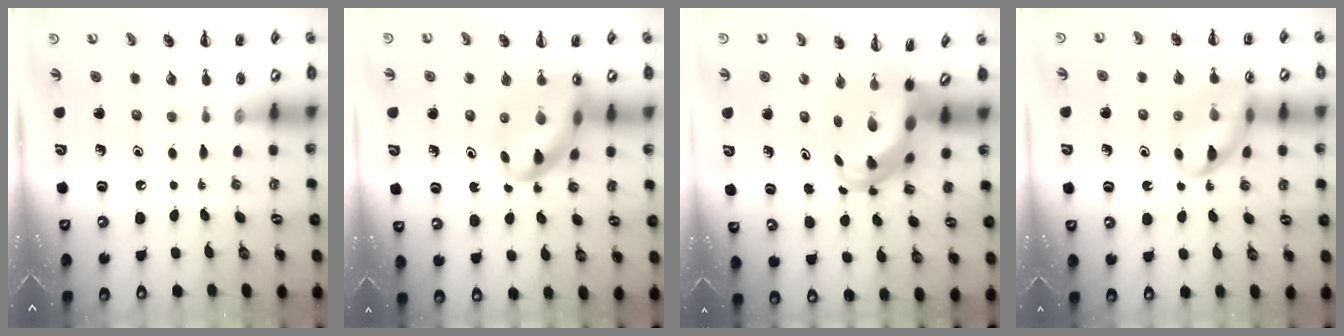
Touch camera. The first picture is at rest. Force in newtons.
{"total": 12.5, "press": 12.0, "slide": 3.3}
{"total": 6.0, "press": 5.8, "slide": 1.6}
{"total": 12.3, "press": 12.1, "slide": 1.6}